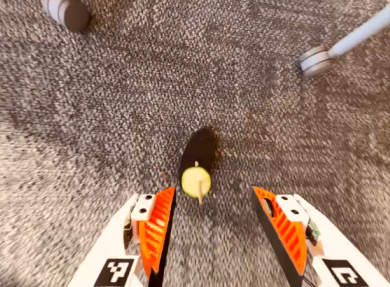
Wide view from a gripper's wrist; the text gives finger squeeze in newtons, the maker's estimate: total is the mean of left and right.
{"total": 0.0}